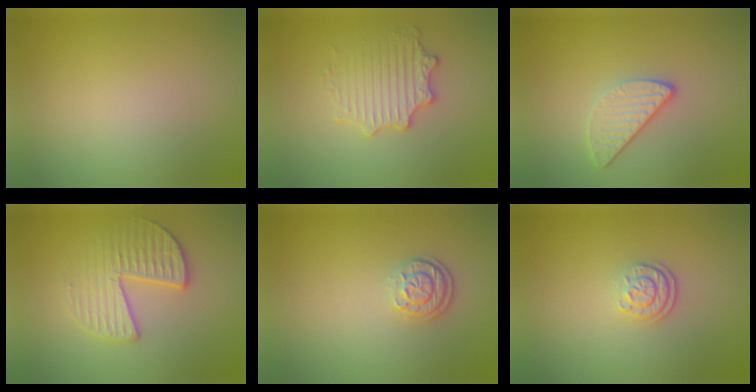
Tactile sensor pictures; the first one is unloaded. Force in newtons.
{"total": 2.9, "press": 2.8, "slide": 0.7}
{"total": 2.5, "press": 2.4, "slide": 0.8}
{"total": 3.3, "press": 3.0, "slide": 1.3}
{"total": 2.3, "press": 2.0, "slide": 1.3}
{"total": 2.1, "press": 1.8, "slide": 1.2}